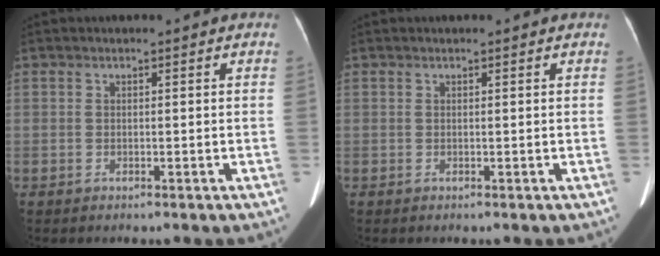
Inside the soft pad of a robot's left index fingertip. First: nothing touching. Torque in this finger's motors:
{"motor_torque": [0.06, -0.22, 0.02, -0.01]}